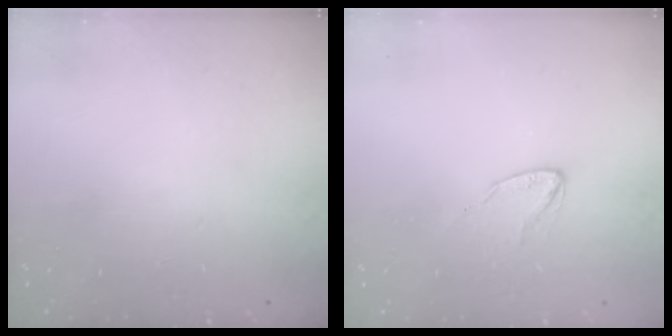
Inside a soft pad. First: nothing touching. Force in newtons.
{"total": 3.8, "press": 3.8, "slide": 0.4}